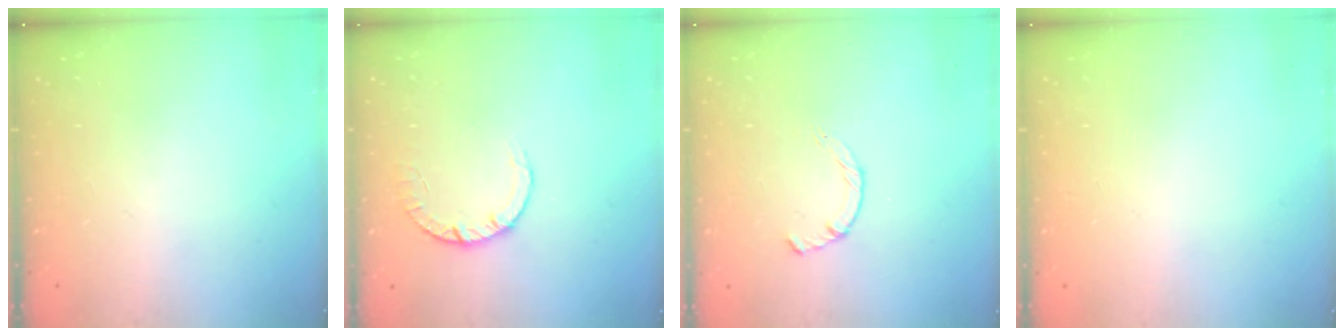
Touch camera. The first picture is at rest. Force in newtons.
{"total": 2.8, "press": 2.8, "slide": 0.4}
{"total": 2.2, "press": 2.2, "slide": 0.4}
{"total": 2.6, "press": 2.6, "slide": 0.2}